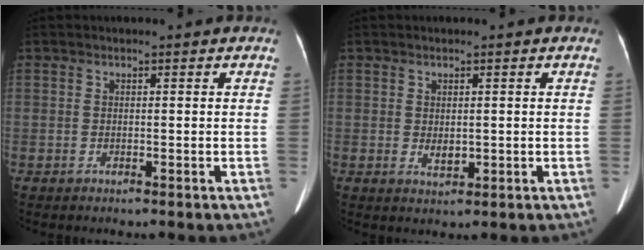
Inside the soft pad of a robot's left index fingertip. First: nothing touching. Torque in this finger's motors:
{"motor_torque": [0.03, 0.01, 0.00, 0.00]}